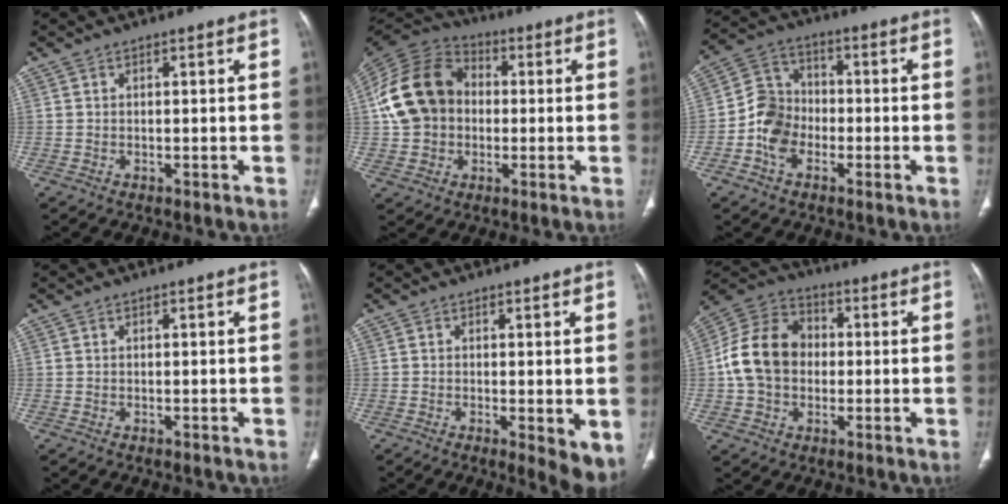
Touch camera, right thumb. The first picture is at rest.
{"total": 16.9, "force": [0.7, 13.6, 9.9], "torque": [-0.185, 0.030, 0.005]}
{"total": 9.0, "force": [-2.8, 7.0, 4.9], "torque": [-0.075, 0.030, -0.063]}
{"total": 0.0}
{"total": 5.9, "force": [-1.0, 1.7, 5.6], "torque": [-0.079, -0.019, -0.014]}
{"total": 13.8, "force": [-0.2, 10.9, 8.4], "torque": [-0.141, 0.034, -0.012]}